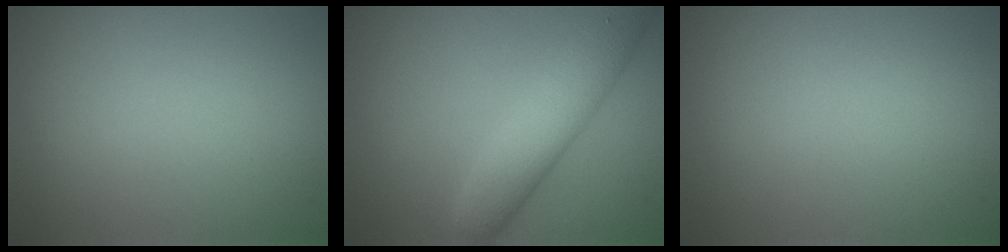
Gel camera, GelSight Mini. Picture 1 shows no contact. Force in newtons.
{"total": 5.5, "press": 5.5, "slide": 0.3}
{"total": 0.0}